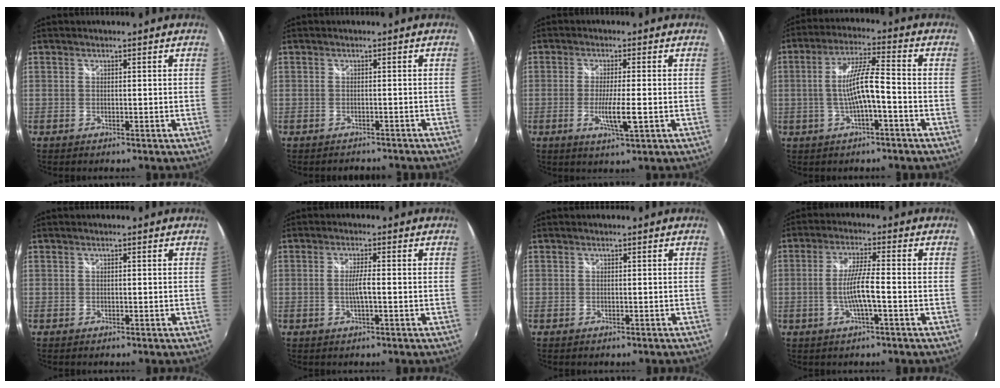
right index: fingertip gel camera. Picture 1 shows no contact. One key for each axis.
{"total": 4.1, "fx": -3.7, "fy": 1.3, "fz": 1.2, "tx": -0.025, "ty": -0.011, "tz": -0.047}
{"total": 5.3, "fx": -1.4, "fy": 0.0, "fz": 5.1, "tx": -0.094, "ty": -0.012, "tz": -0.026}
{"total": 7.8, "fx": -2.2, "fy": 0.5, "fz": 7.4, "tx": -0.149, "ty": 0.008, "tz": -0.036}
{"total": 0.0}
{"total": 2.8, "fx": -0.7, "fy": -0.1, "fz": 2.7, "tx": -0.049, "ty": 0.000, "tz": -0.015}
{"total": 0.8, "fx": -0.3, "fy": 0.8, "fz": 0.0, "tx": -0.001, "ty": -0.002, "tz": -0.003}
{"total": 5.9, "fx": -1.8, "fy": -0.2, "fz": 5.6, "tx": -0.107, "ty": -0.001, "tz": -0.034}